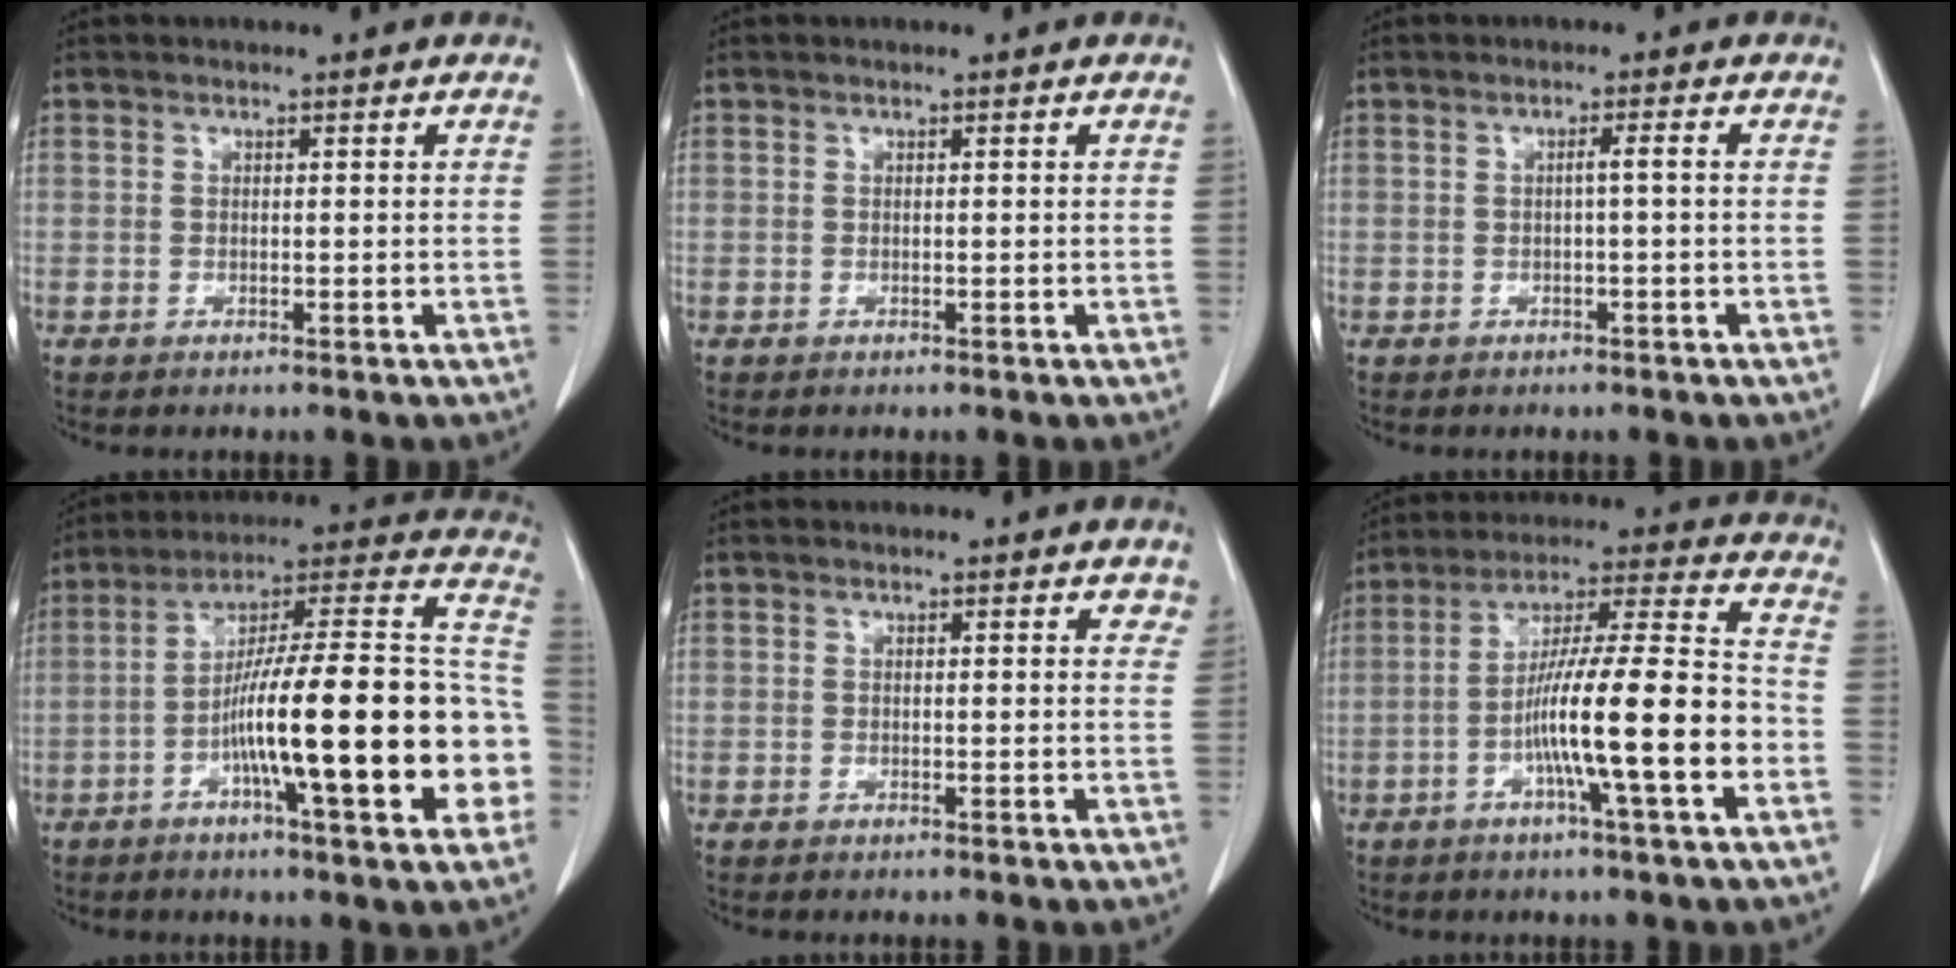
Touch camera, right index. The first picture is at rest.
{"total": 0.0}
{"total": 1.3, "force": [-0.2, -0.2, 1.3], "torque": [-0.023, 0.002, -0.003]}
{"total": 25.3, "force": [-6.1, 3.0, 24.4], "torque": [-0.297, 0.020, -0.097]}
{"total": 1.9, "force": [1.5, 0.9, 0.6], "torque": [0.006, -0.002, 0.003]}
{"total": 16.3, "force": [-4.9, 0.3, 15.5], "torque": [-0.261, 0.008, -0.085]}